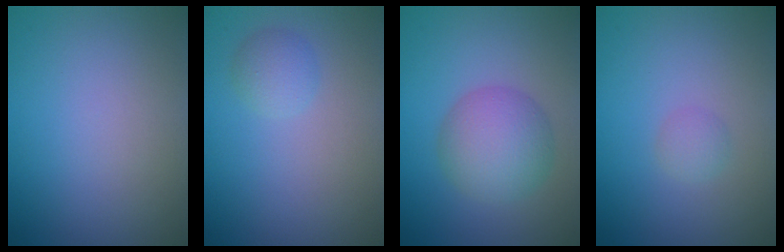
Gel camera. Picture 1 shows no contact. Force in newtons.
{"total": 1.7, "press": 1.7, "slide": 0.1}
{"total": 5.3, "press": 5.3, "slide": 0.2}
{"total": 1.1, "press": 1.1, "slide": 0.0}